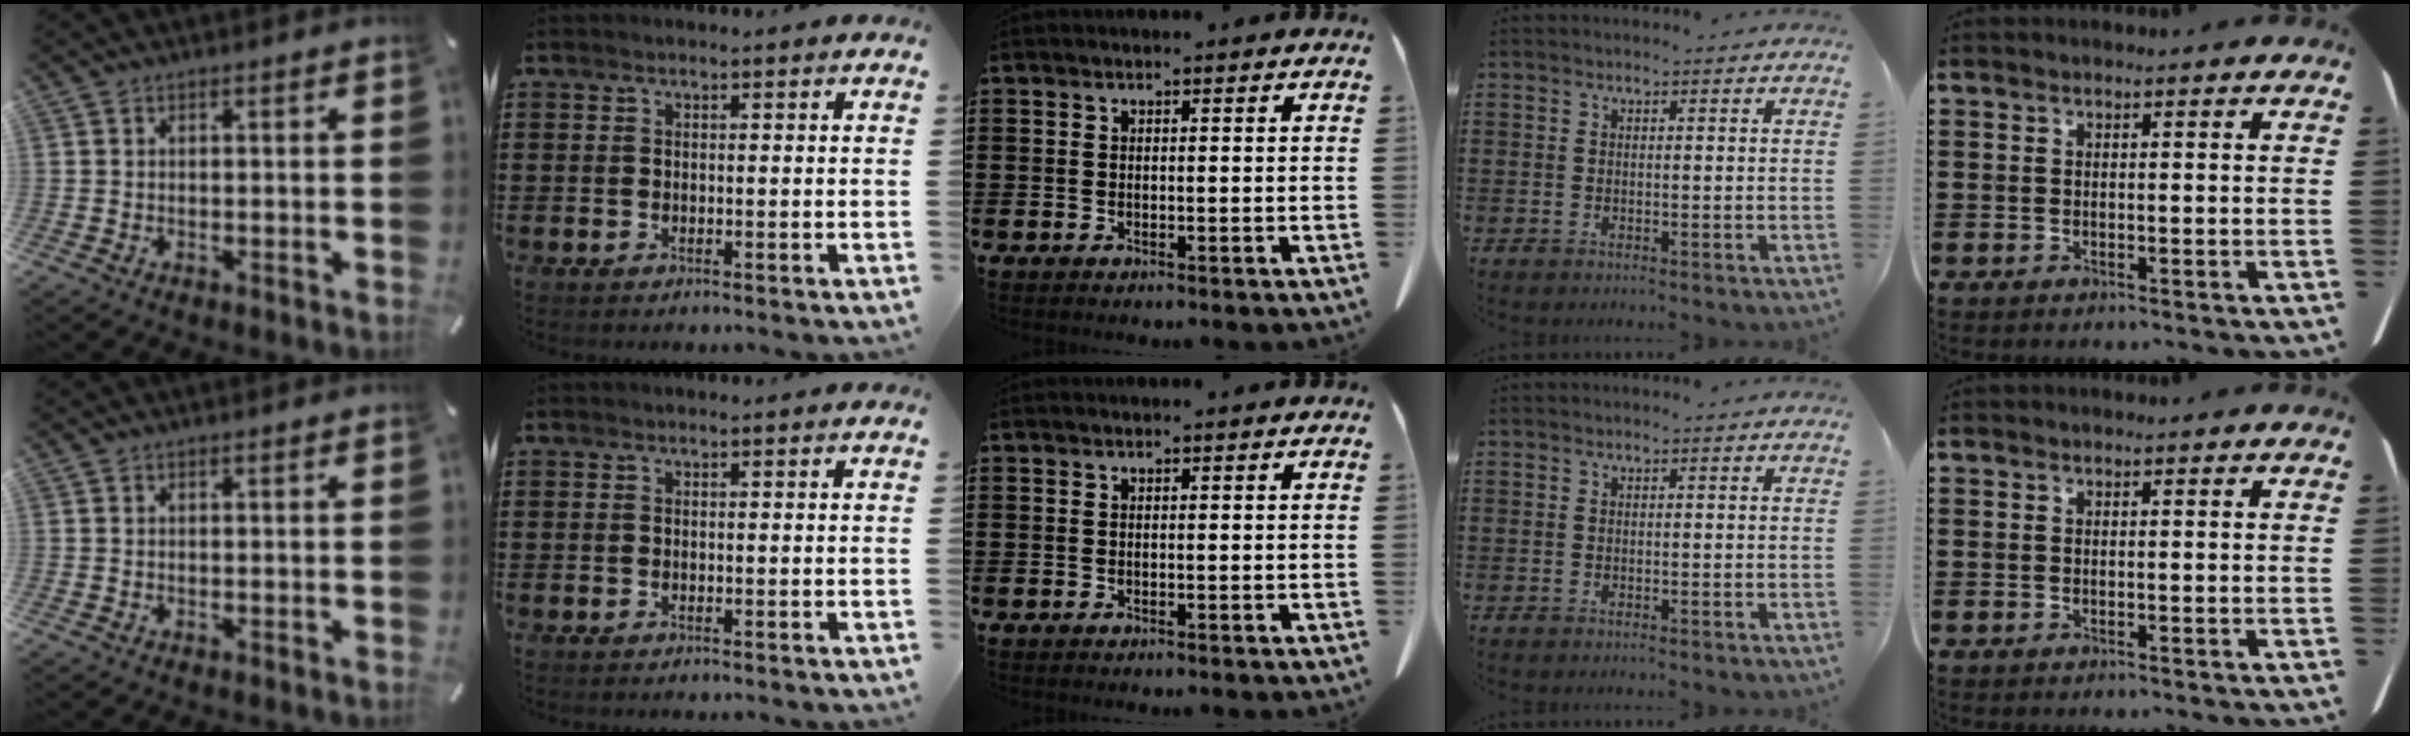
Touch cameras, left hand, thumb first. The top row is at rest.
{}